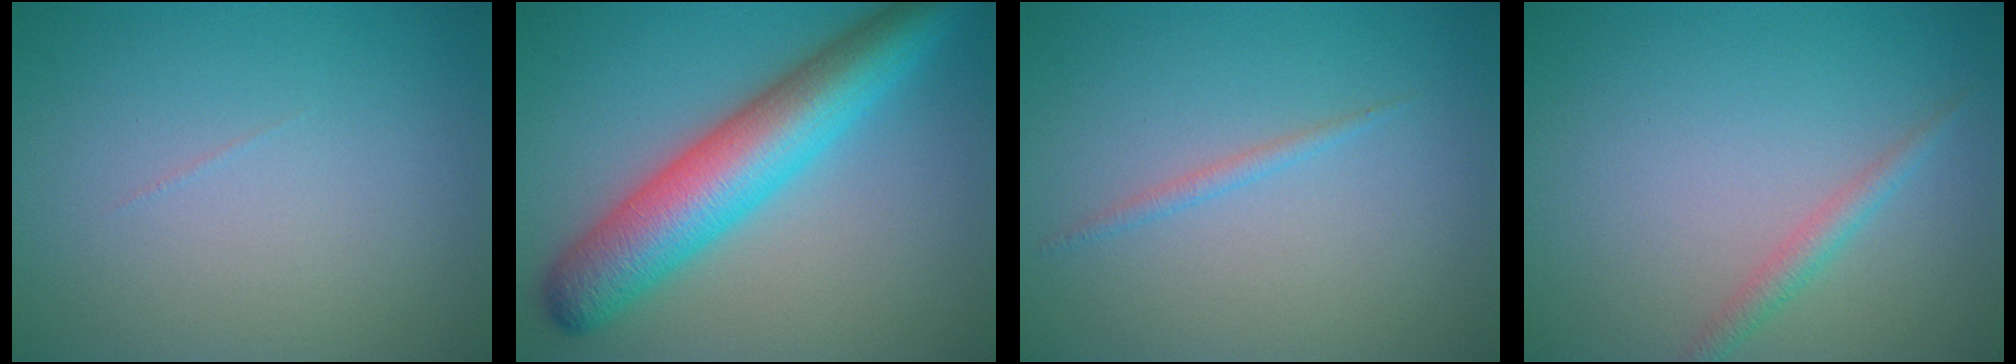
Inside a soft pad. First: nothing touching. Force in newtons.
{"total": 8.9, "press": 8.9, "slide": 0.2}
{"total": 0.9, "press": 0.9, "slide": 0.1}
{"total": 1.6, "press": 1.6, "slide": 0.0}